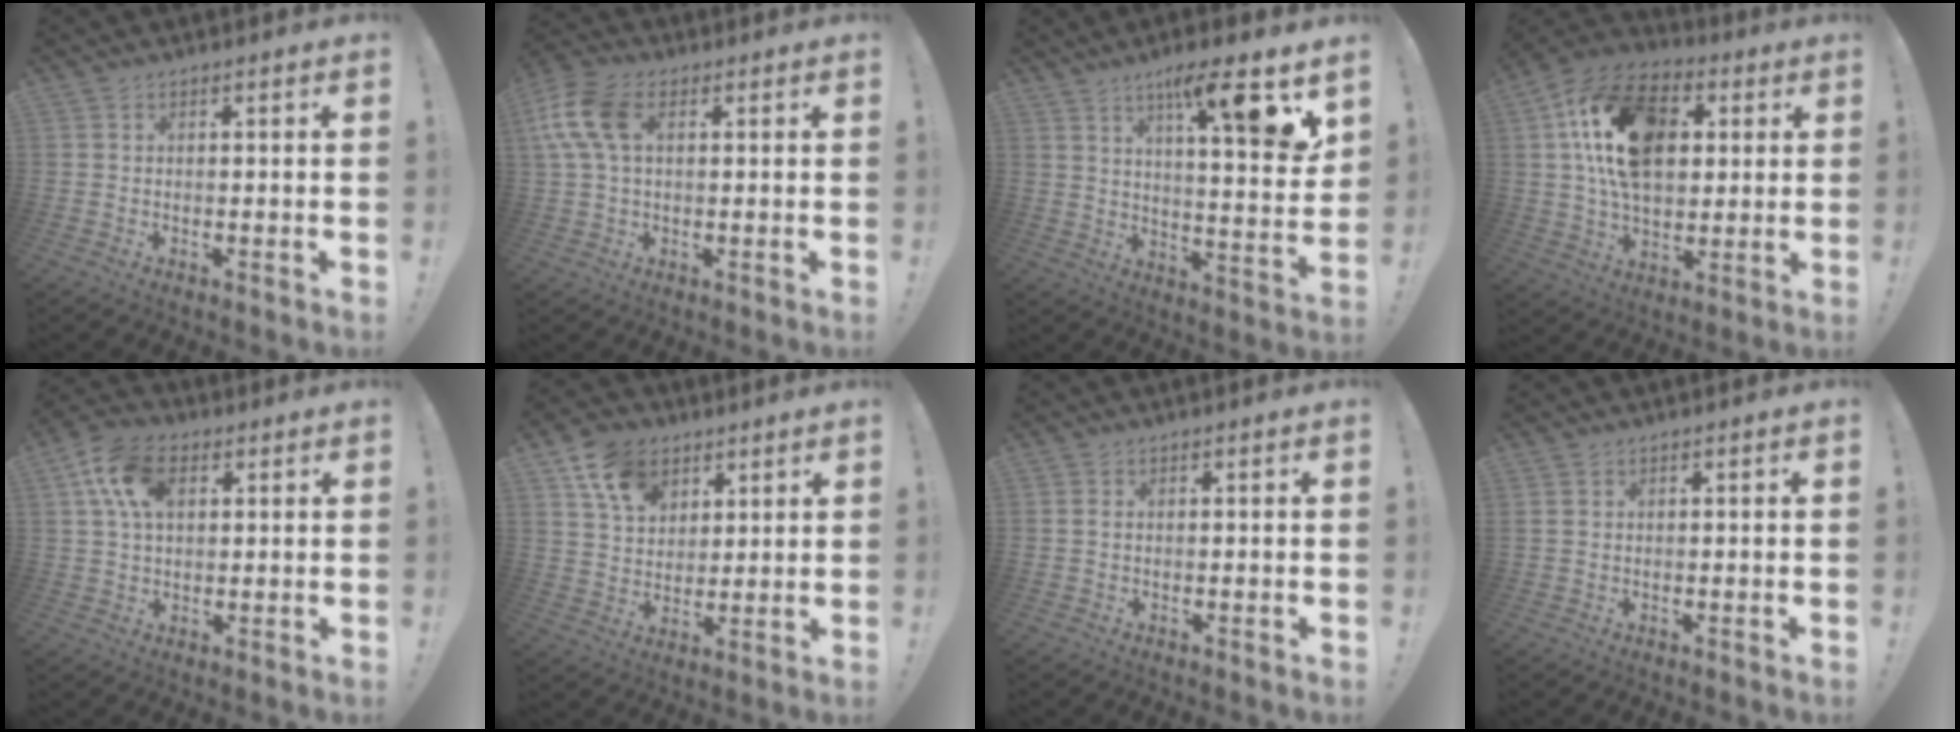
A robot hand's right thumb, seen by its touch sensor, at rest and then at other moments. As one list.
[{"total": 11.8, "force": [3.0, 7.2, 8.9], "torque": [-0.193, 0.011, 0.060]}, {"total": 13.5, "force": [7.9, 1.3, 10.8], "torque": [-0.159, -0.048, 0.114]}, {"total": 21.9, "force": [6.0, 14.2, 15.6], "torque": [-0.268, -0.009, 0.111]}, {"total": 12.7, "force": [4.4, 8.4, 8.5], "torque": [-0.149, 0.005, 0.085]}, {"total": 12.2, "force": [6.5, 8.8, 5.3], "torque": [-0.085, -0.029, 0.125]}, {"total": 0.9, "force": [0.2, 0.6, 0.7], "torque": [-0.021, 0.005, 0.005]}, {"total": 1.2, "force": [0.5, 0.7, 0.7], "torque": [-0.021, 0.004, 0.012]}]